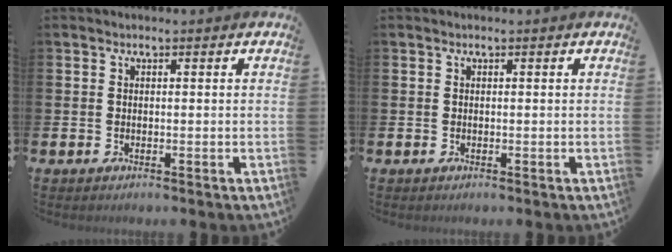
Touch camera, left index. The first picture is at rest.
{"total": 0.0}